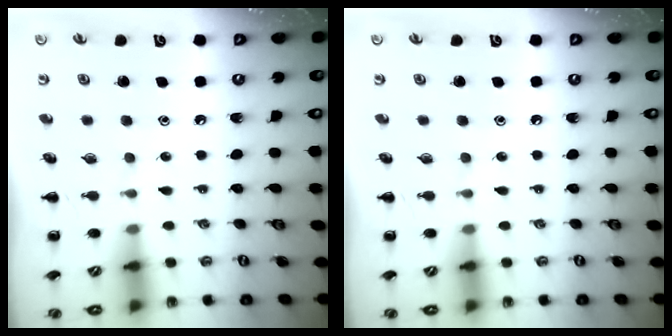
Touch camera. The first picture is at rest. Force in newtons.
{"total": 0.0}